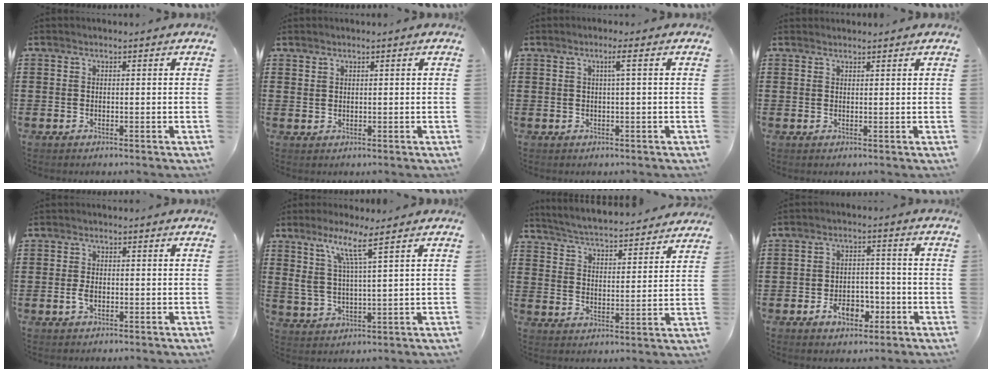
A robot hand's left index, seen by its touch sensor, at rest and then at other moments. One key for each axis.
{"total": 1.0, "fx": 0.9, "fy": 0.4, "fz": 0.2, "tx": -0.007, "ty": 0.001, "tz": 0.019}
{"total": 2.0, "fx": 0.7, "fy": -0.4, "fz": 1.8, "tx": -0.034, "ty": 0.003, "tz": 0.009}
{"total": 1.1, "fx": 1.1, "fy": 0.1, "fz": 0.0, "tx": -0.002, "ty": -0.001, "tz": 0.022}
{"total": 1.7, "fx": -0.5, "fy": 1.0, "fz": 1.3, "tx": -0.034, "ty": -0.002, "tz": -0.011}
{"total": 6.9, "fx": 4.3, "fy": 0.5, "fz": 5.4, "tx": -0.120, "ty": -0.004, "tz": 0.073}
{"total": 4.4, "fx": 4.3, "fy": -0.4, "fz": 0.6, "tx": -0.036, "ty": -0.038, "tz": 0.069}
{"total": 5.9, "fx": -2.8, "fy": 3.5, "fz": 3.7, "tx": -0.059, "ty": 0.008, "tz": -0.052}